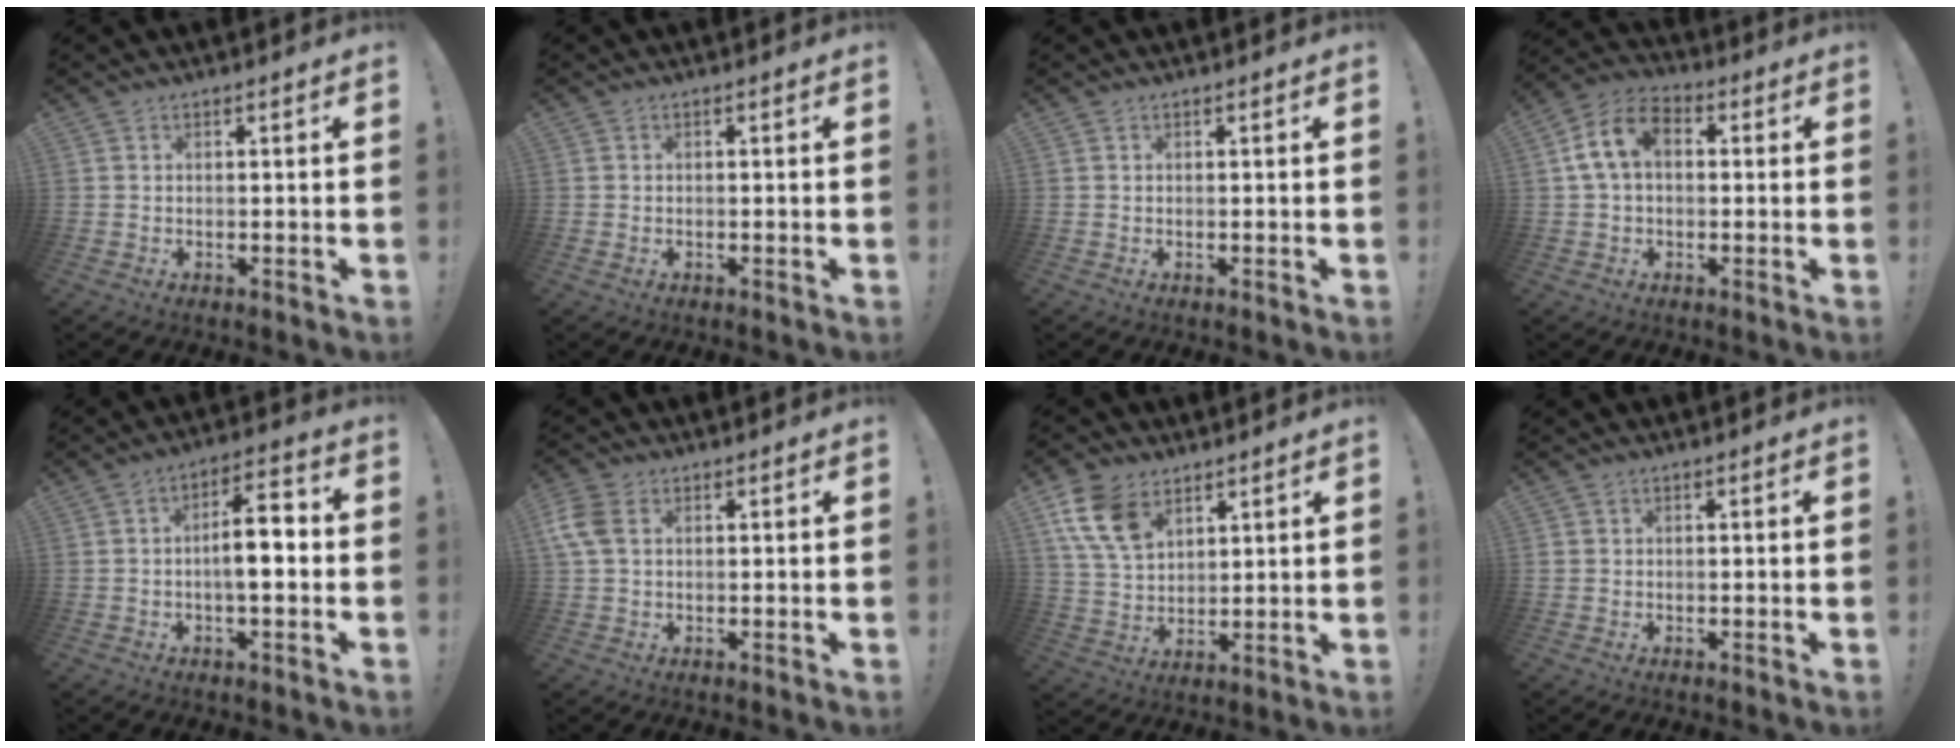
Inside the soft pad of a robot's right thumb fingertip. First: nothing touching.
{"total": 0.0}
{"total": 0.0}
{"total": 10.9, "force": [1.9, 7.2, 7.9], "torque": [-0.148, 0.012, 0.040]}
{"total": 9.9, "force": [-1.1, 3.6, 9.2], "torque": [-0.131, 0.008, -0.022]}
{"total": 6.2, "force": [1.5, 4.2, 4.4], "torque": [-0.109, 0.006, 0.031]}
{"total": 12.7, "force": [6.8, 8.1, 7.0], "torque": [-0.136, -0.022, 0.134]}
{"total": 0.8, "force": [-0.2, 0.7, 0.3], "torque": [-0.004, 0.002, -0.004]}